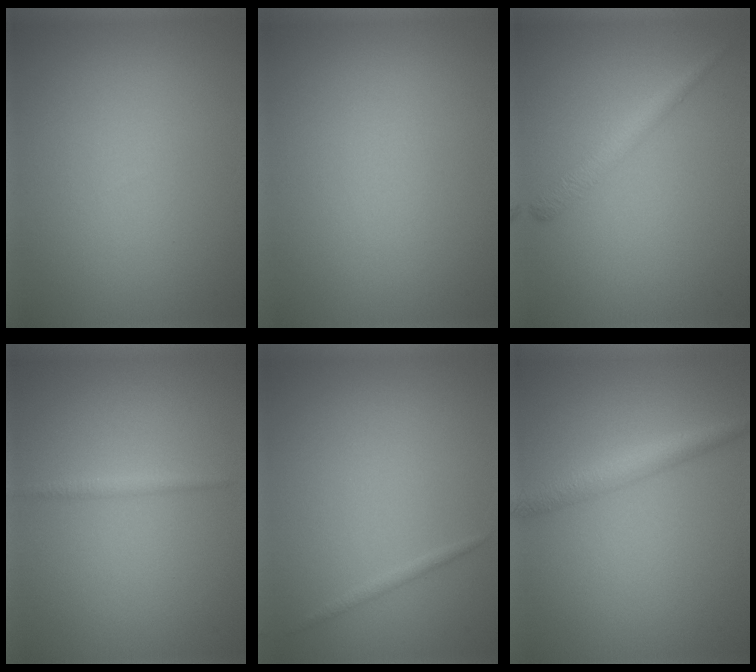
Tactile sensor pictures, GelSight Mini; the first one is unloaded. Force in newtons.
{"total": 0.0}
{"total": 2.0, "press": 2.0, "slide": 0.1}
{"total": 0.9, "press": 0.9, "slide": 0.0}
{"total": 0.7, "press": 0.7, "slide": 0.0}
{"total": 2.7, "press": 2.7, "slide": 0.1}